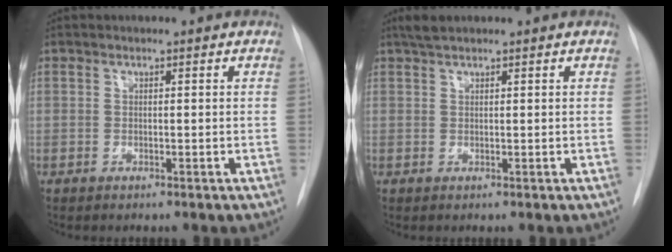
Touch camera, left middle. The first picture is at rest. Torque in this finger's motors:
{"motor_torque": [0.34, -0.29, -0.03, 0.00]}